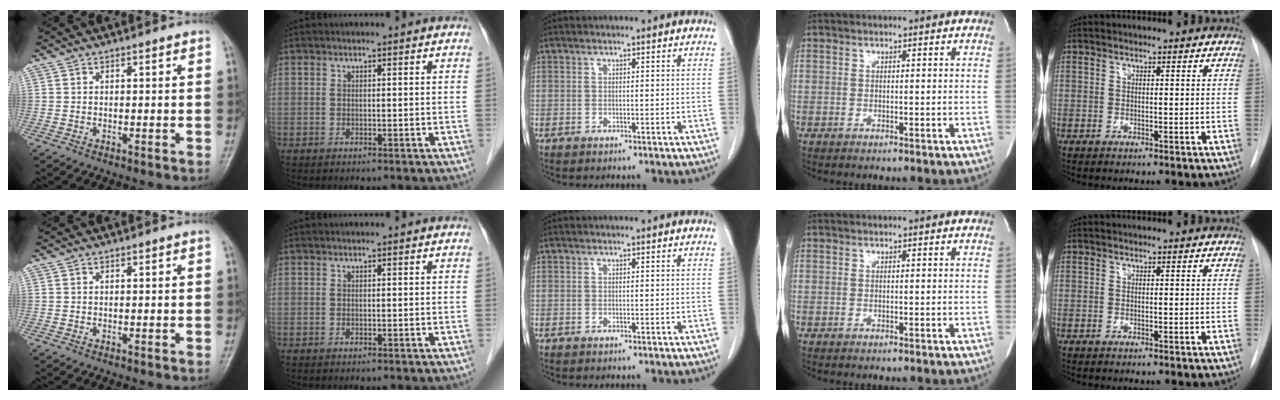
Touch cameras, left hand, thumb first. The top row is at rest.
{}